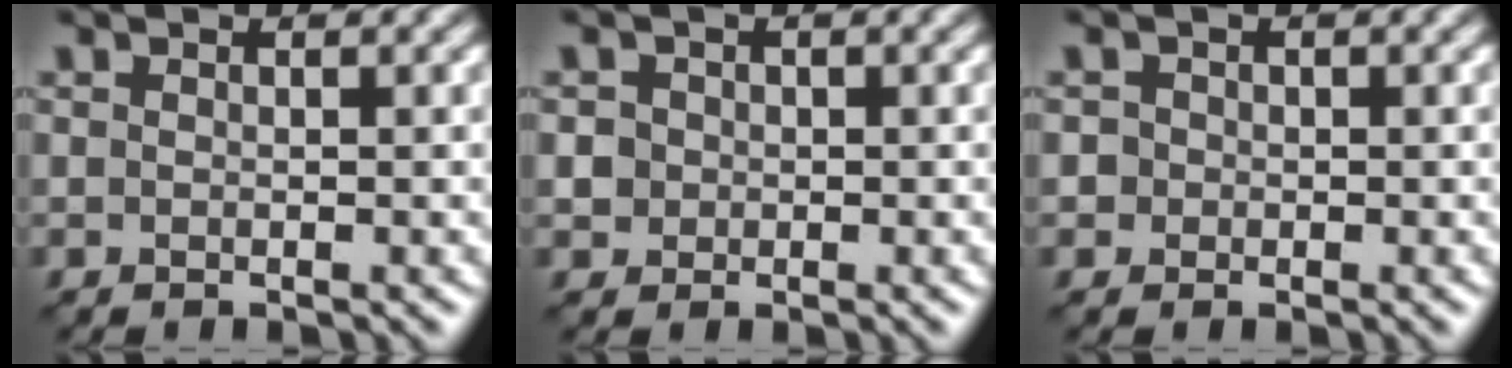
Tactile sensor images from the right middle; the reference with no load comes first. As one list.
[{"total": 1.9, "force": [0.2, 1.8, 0.6], "torque": [-0.007, 0.005, 0.012]}, {"total": 1.2, "force": [0.0, 1.2, 0.2], "torque": [0.004, 0.000, 0.001]}]